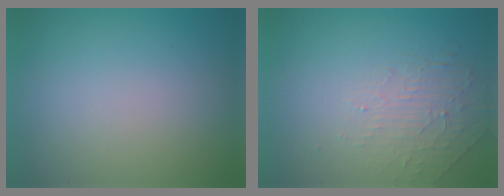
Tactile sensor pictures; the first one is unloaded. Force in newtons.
{"total": 2.0, "press": 0.9, "slide": 1.8}